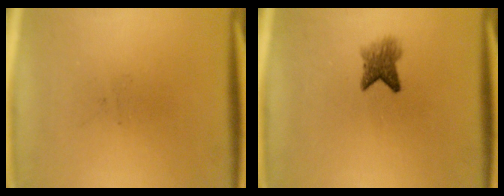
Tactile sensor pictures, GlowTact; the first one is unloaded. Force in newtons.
{"total": 3.2}